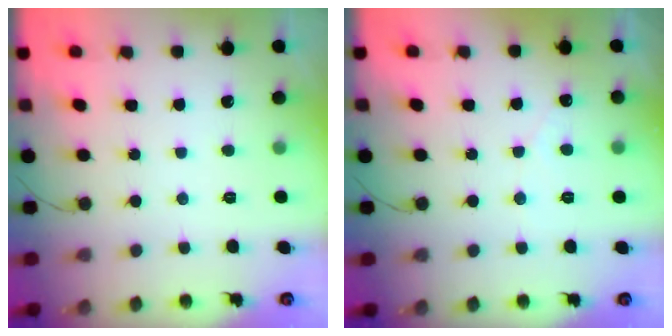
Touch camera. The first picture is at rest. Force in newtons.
{"total": 1.7, "press": 1.7, "slide": 0.0}